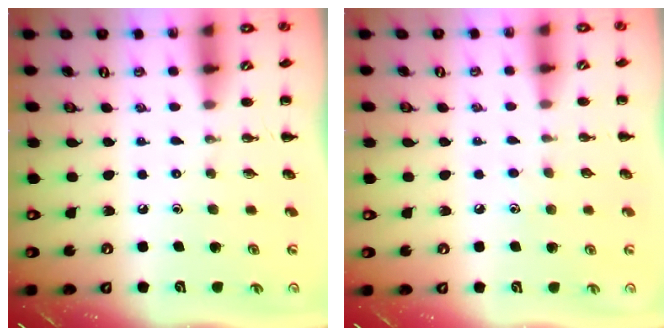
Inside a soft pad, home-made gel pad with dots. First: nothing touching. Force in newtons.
{"total": 3.6, "press": 3.5, "slide": 0.8}